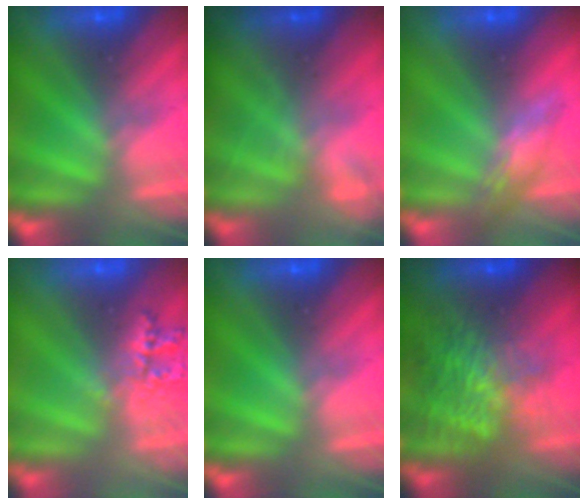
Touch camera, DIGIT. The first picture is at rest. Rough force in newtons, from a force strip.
{"total": 1.9}
{"total": 2.5}
{"total": 2.3}
{"total": 0.0}
{"total": 7.0}